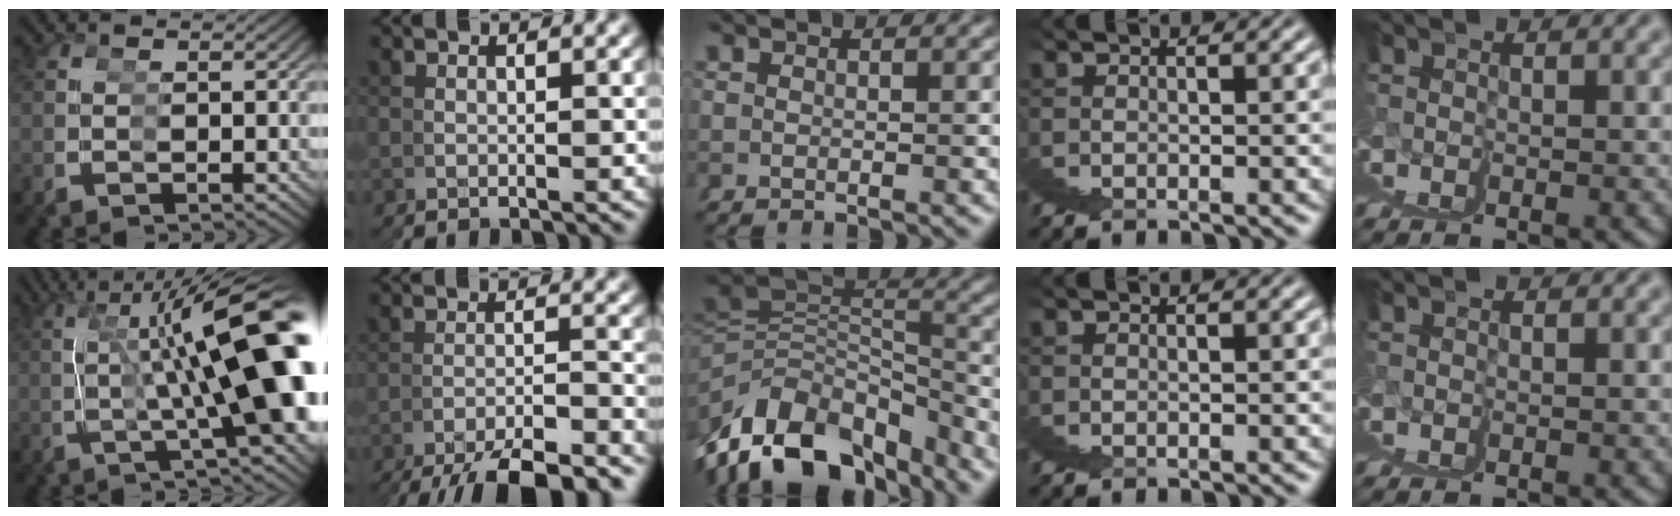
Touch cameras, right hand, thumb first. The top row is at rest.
{"thumb": {"total": 14.7, "force": [1.2, 4.7, 13.8], "torque": [-0.164, 0.011, 0.017]}, "index": {"total": 6.1, "force": [-5.8, -0.6, 1.7], "torque": [-0.024, -0.001, -0.091]}, "middle": {"total": 14.7, "force": [-6.7, 10.1, 8.4], "torque": [-0.171, -0.054, -0.090]}}